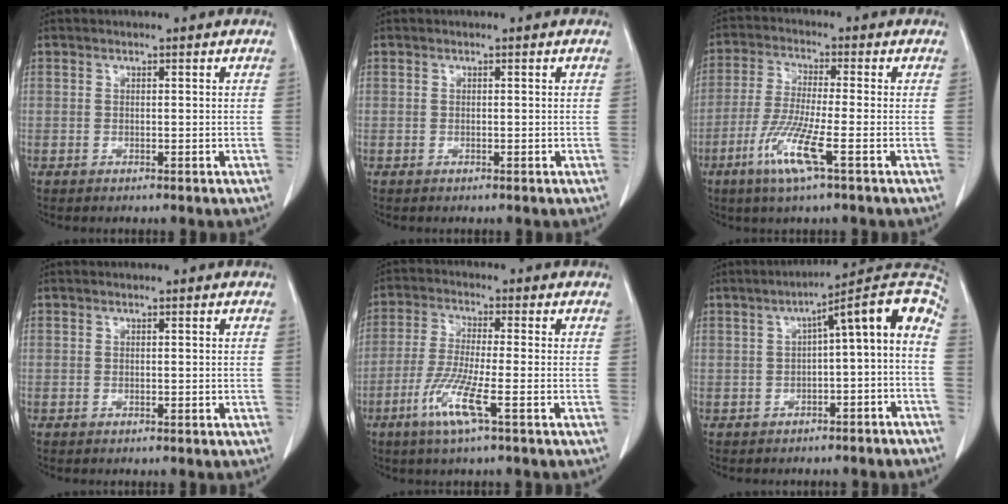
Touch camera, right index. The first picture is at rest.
{"total": 0.0}
{"total": 8.6, "force": [-3.9, -0.1, 7.6], "torque": [-0.158, -0.020, -0.080]}
{"total": 0.0}
{"total": 7.5, "force": [-3.5, -0.2, 6.7], "torque": [-0.139, -0.018, -0.072]}
{"total": 11.3, "force": [-1.0, 1.9, 11.1], "torque": [-0.152, 0.045, -0.015]}